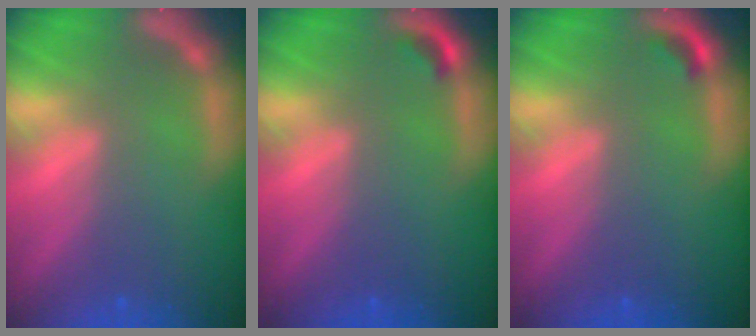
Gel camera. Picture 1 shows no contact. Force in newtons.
{"total": 0.9}
{"total": 0.9}